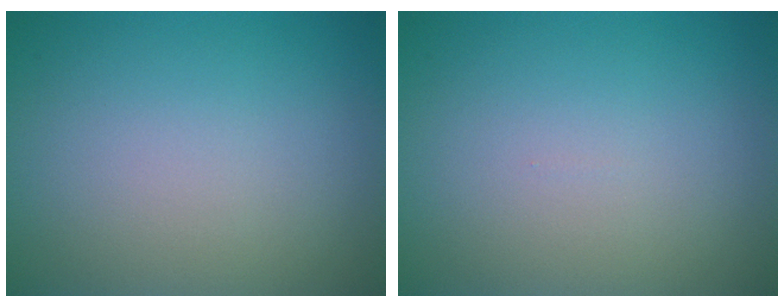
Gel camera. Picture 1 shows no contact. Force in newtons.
{"total": 0.0}